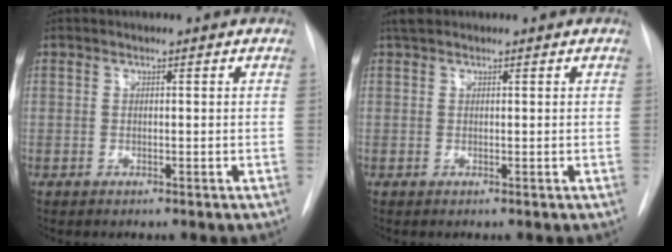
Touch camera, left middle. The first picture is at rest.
{"total": 1.5, "force": [1.2, 0.7, 0.6], "torque": [-0.013, 0.014, 0.022]}